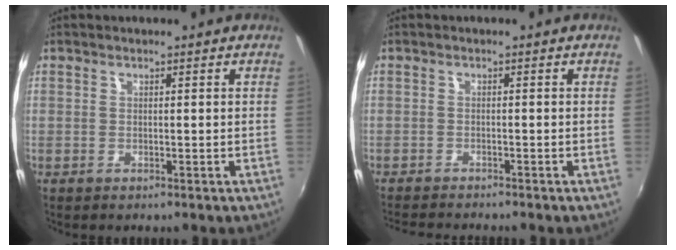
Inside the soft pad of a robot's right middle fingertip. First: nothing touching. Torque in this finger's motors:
{"motor_torque": [0.98, -1.16, 0.06, 0.06]}